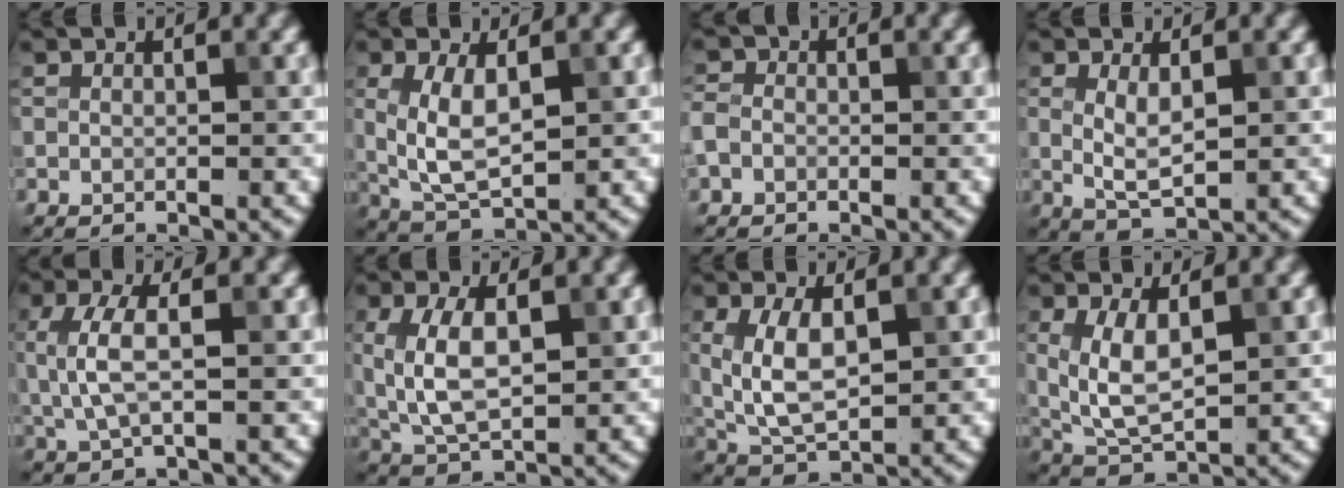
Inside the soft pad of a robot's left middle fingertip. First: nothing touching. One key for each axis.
{"total": 4.9, "fx": 0.6, "fy": 2.1, "fz": 4.4, "tx": -0.090, "ty": -0.002, "tz": 0.017}
{"total": 1.8, "fx": -0.7, "fy": 1.5, "fz": 0.7, "tx": -0.010, "ty": 0.000, "tz": -0.019}
{"total": 2.8, "fx": 0.5, "fy": 1.0, "fz": 2.6, "tx": -0.053, "ty": -0.005, "tz": 0.013}
{"total": 3.9, "fx": 0.3, "fy": 1.3, "fz": 3.6, "tx": -0.084, "ty": 0.004, "tz": 0.007}
{"total": 5.7, "fx": 0.8, "fy": 2.6, "fz": 5.0, "tx": -0.110, "ty": 0.002, "tz": 0.018}
{"total": 5.1, "fx": 0.8, "fy": 2.4, "fz": 4.4, "tx": -0.093, "ty": 0.001, "tz": 0.020}
{"total": 4.6, "fx": 0.9, "fy": 2.0, "fz": 4.1, "tx": -0.088, "ty": -0.004, "tz": 0.024}